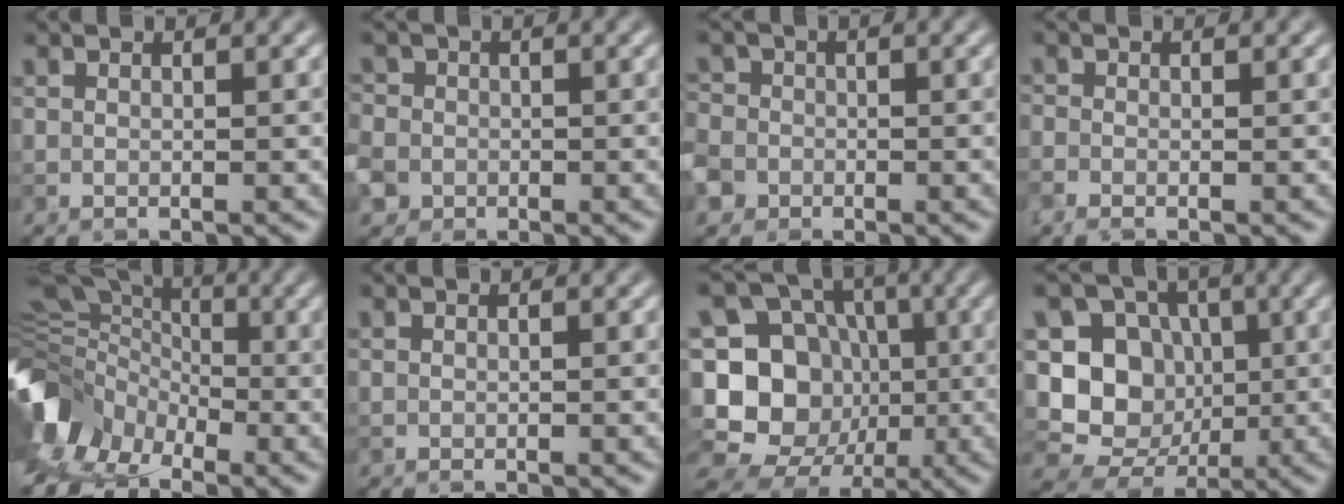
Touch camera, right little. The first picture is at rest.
{"total": 4.6, "force": [-1.5, 4.1, 1.6], "torque": [-0.039, 0.004, -0.049]}
{"total": 3.7, "force": [-1.6, 3.1, 1.1], "torque": [-0.019, 0.003, -0.047]}
{"total": 1.1, "force": [-0.8, 0.4, 0.6], "torque": [-0.017, -0.002, -0.021]}
{"total": 7.3, "force": [-2.7, 4.8, 4.8], "torque": [-0.086, -0.006, -0.068]}
{"total": 0.0}
{"total": 15.2, "force": [-2.7, 13.7, 6.1], "torque": [-0.163, 0.033, -0.055]}
{"total": 8.6, "force": [-0.5, 7.6, 4.0], "torque": [-0.059, -0.006, -0.026]}